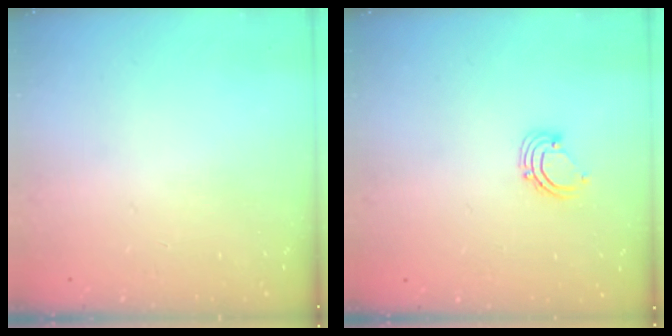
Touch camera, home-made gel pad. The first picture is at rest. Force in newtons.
{"total": 2.9, "press": 2.9, "slide": 0.2}